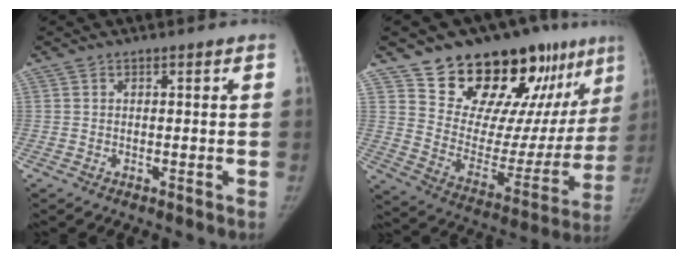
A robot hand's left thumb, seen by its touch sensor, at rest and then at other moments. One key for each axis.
{"total": 25.6, "fx": 17.7, "fy": 11.2, "fz": 14.7, "tx": -0.164, "ty": -0.090, "tz": 0.268}